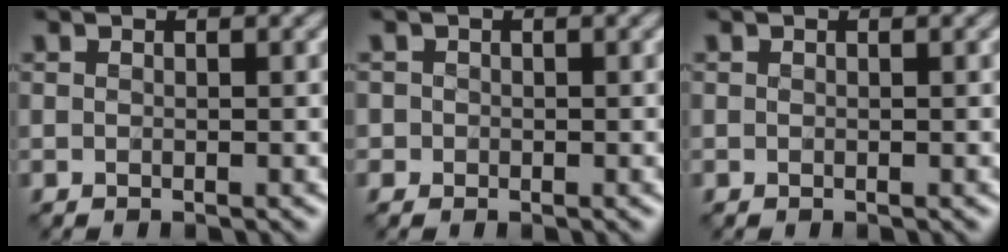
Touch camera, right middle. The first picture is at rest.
{"total": 0.8, "force": [-0.1, 0.8, 0.0], "torque": [0.007, -0.001, -0.008]}
{"total": 0.0}